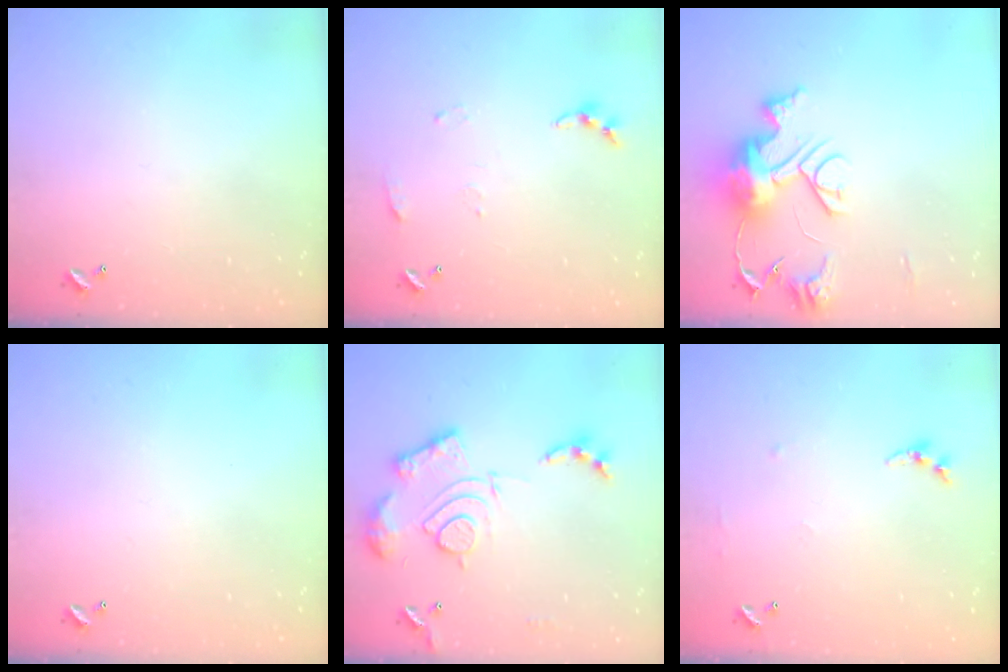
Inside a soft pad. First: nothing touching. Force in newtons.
{"total": 6.4, "press": 6.4, "slide": 0.7}
{"total": 13.9, "press": 13.8, "slide": 1.5}
{"total": 0.0}
{"total": 17.4, "press": 17.3, "slide": 1.7}
{"total": 4.5, "press": 4.5, "slide": 0.5}